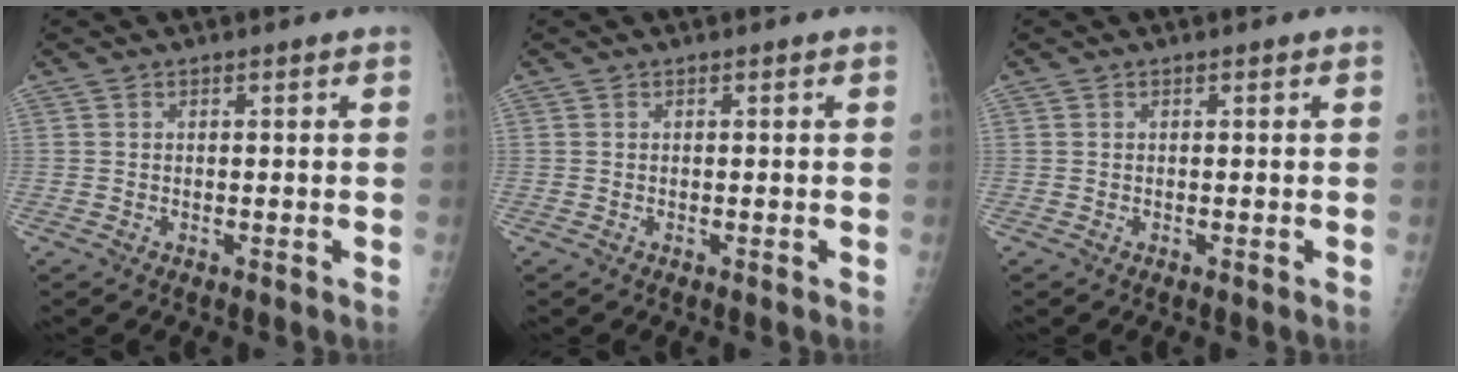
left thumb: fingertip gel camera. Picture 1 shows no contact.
{"total": 0.0}
{"total": 0.0}